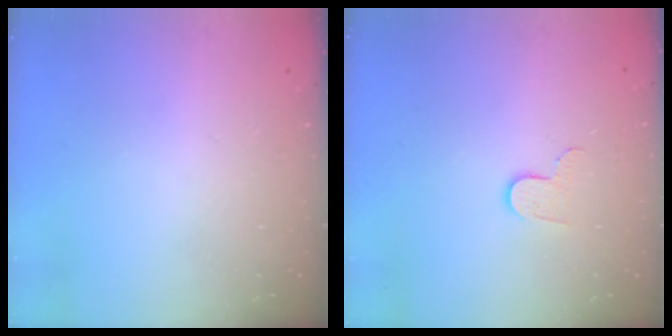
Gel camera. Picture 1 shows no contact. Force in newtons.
{"total": 4.9, "press": 4.9, "slide": 0.5}